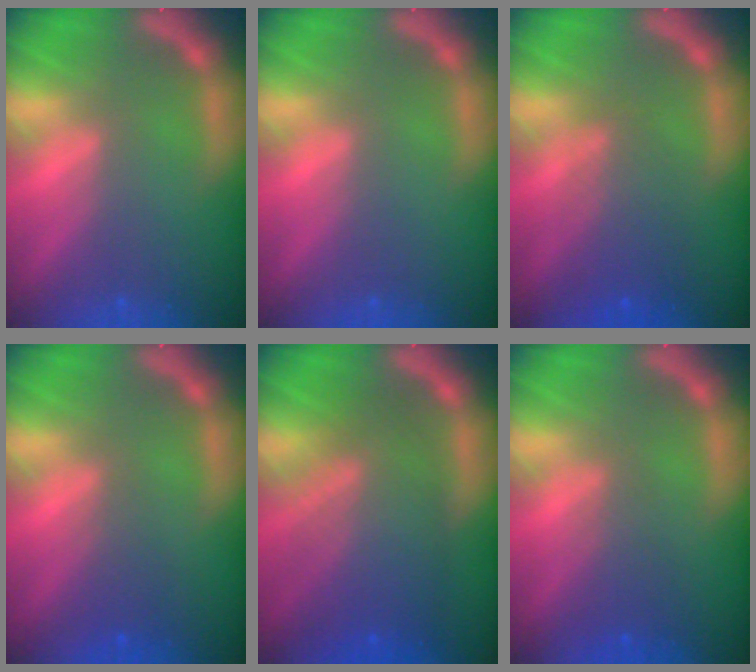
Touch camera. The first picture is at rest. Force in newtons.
{"total": 0.0}
{"total": 4.1}
{"total": 2.0}
{"total": 8.5}
{"total": 2.5}